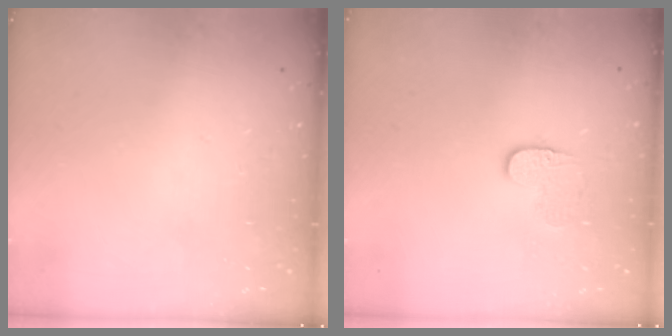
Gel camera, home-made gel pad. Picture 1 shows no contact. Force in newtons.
{"total": 6.7, "press": 6.7, "slide": 0.5}